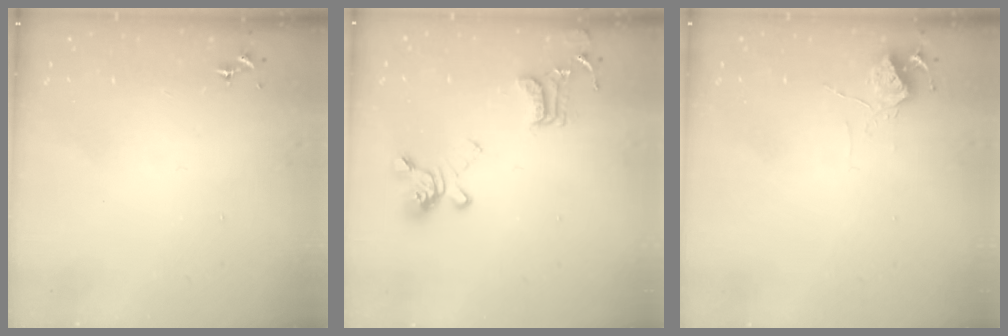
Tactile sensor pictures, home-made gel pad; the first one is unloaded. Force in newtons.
{"total": 16.4, "press": 16.3, "slide": 1.5}
{"total": 6.0, "press": 6.0, "slide": 0.7}